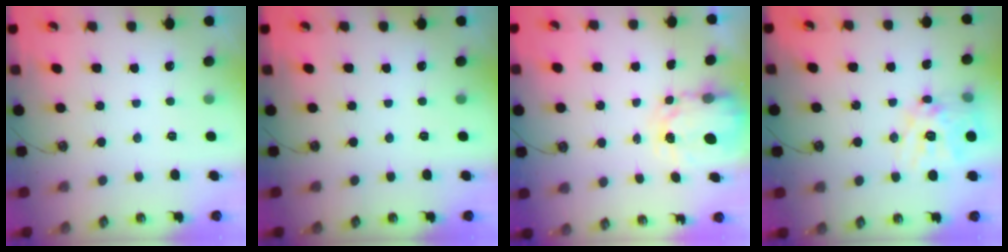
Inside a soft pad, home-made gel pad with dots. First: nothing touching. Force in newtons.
{"total": 0.0}
{"total": 3.8, "press": 3.8, "slide": 0.0}
{"total": 15.6, "press": 15.5, "slide": 1.5}